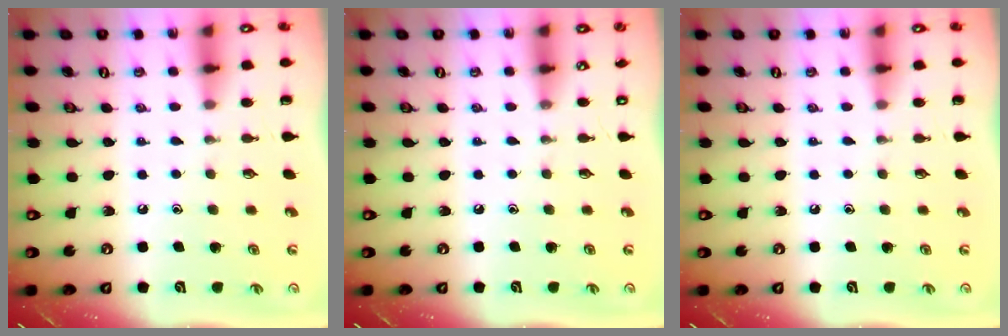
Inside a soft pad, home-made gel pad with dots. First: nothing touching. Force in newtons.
{"total": 0.0}
{"total": 0.0}